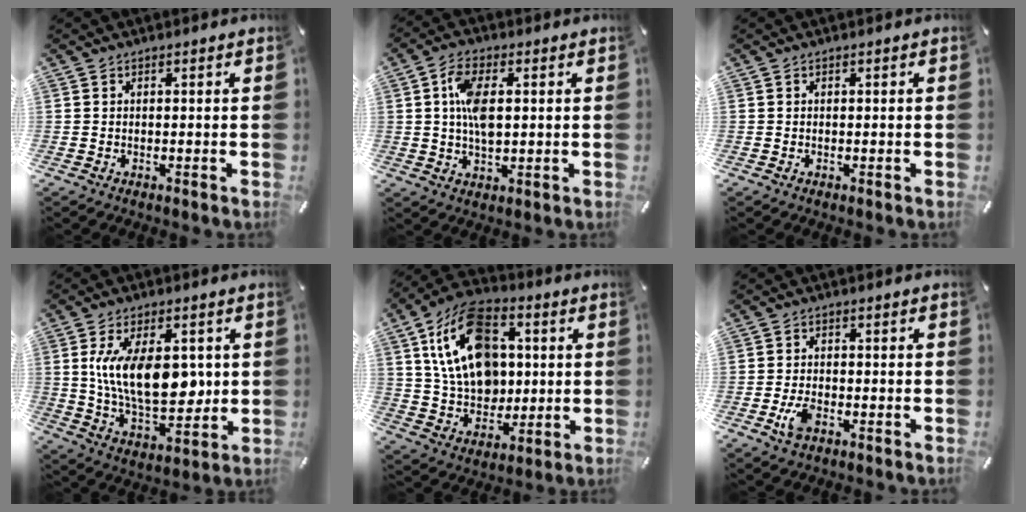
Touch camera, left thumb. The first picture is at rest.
{"total": 7.8, "force": [1.1, 4.1, 6.5], "torque": [-0.137, -0.002, 0.011]}
{"total": 0.0}
{"total": 15.8, "force": [2.6, 8.6, 13.1], "torque": [-0.236, -0.009, 0.040]}
{"total": 18.4, "force": [4.5, 13.4, 11.9], "torque": [-0.228, -0.008, 0.083]}
{"total": 4.5, "force": [-2.0, 2.5, 3.2], "torque": [-0.079, 0.002, -0.041]}